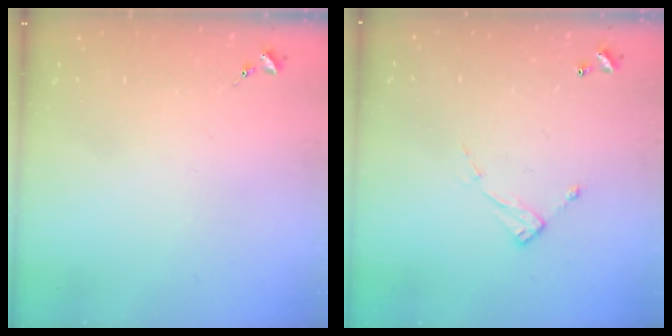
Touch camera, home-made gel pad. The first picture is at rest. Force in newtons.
{"total": 7.1, "press": 7.1, "slide": 0.3}